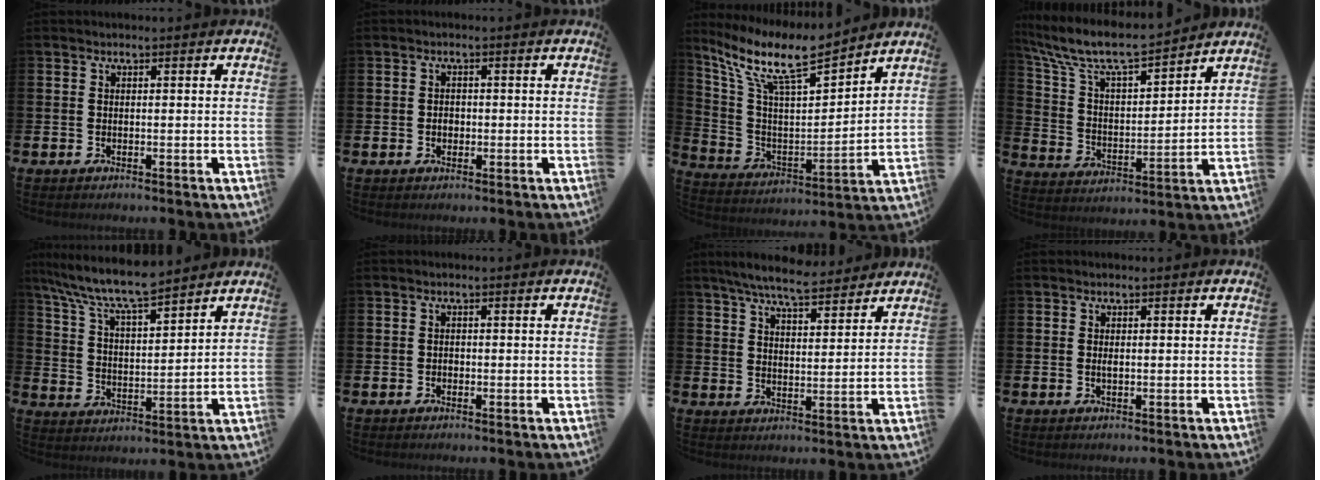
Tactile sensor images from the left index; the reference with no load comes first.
{"total": 1.4, "force": [-0.3, 1.1, 0.8], "torque": [-0.006, 0.005, -0.009]}
{"total": 11.2, "force": [9.3, 2.2, 5.9], "torque": [-0.147, -0.054, 0.158]}
{"total": 9.6, "force": [8.7, 1.8, 3.5], "torque": [-0.112, -0.058, 0.152]}
{"total": 8.4, "force": [7.6, 1.0, 3.3], "torque": [-0.096, -0.041, 0.136]}
{"total": 0.5, "force": [-0.3, 0.4, 0.1], "torque": [-0.010, 0.006, -0.006]}
{"total": 7.1, "force": [6.6, 1.0, 2.4], "torque": [-0.064, -0.030, 0.118]}
{"total": 0.6, "force": [0.0, 0.2, 0.6], "torque": [-0.011, -0.001, 0.000]}